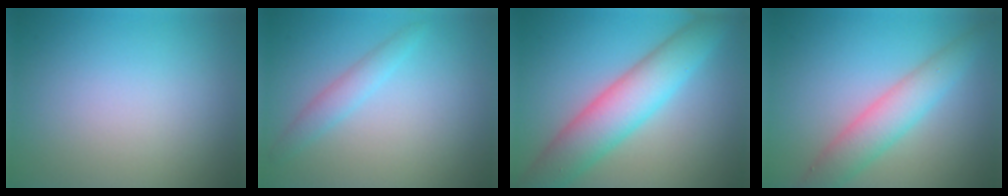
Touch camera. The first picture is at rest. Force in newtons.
{"total": 1.9, "press": 1.9, "slide": 0.1}
{"total": 7.0, "press": 7.0, "slide": 0.2}
{"total": 4.2, "press": 4.2, "slide": 0.2}